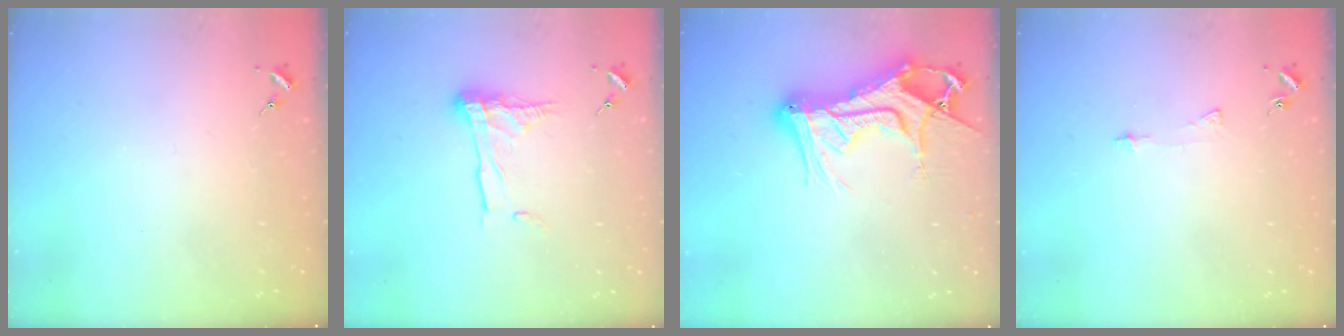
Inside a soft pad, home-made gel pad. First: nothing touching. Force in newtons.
{"total": 11.8, "press": 11.7, "slide": 1.1}
{"total": 19.9, "press": 19.8, "slide": 1.8}
{"total": 3.3, "press": 3.3, "slide": 0.3}